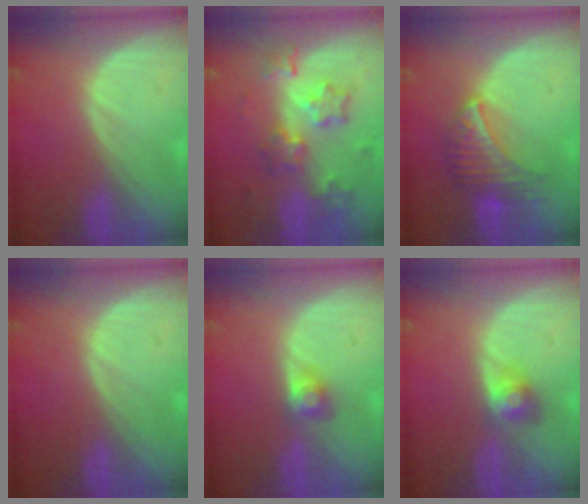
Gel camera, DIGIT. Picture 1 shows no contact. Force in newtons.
{"total": 8.4, "press": 7.3, "slide": 4.1}
{"total": 6.5, "press": 6.5, "slide": 1.0}
{"total": 0.0}
{"total": 2.7, "press": 2.5, "slide": 1.0}
{"total": 3.1, "press": 3.1, "slide": 0.1}